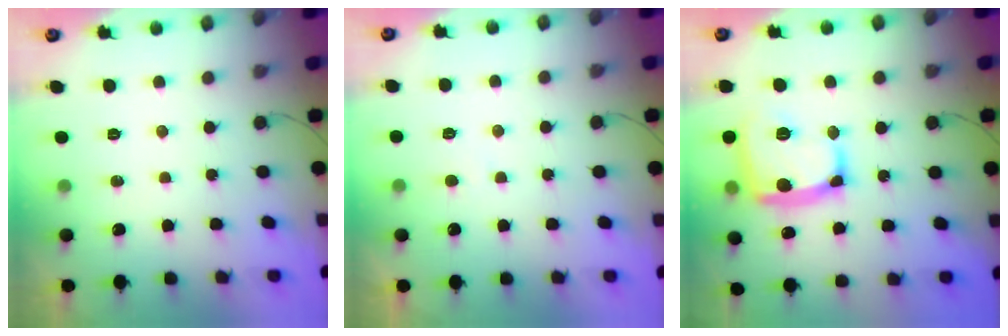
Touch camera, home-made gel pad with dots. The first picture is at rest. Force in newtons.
{"total": 3.0, "press": 3.0, "slide": 0.2}
{"total": 17.8, "press": 17.7, "slide": 1.6}